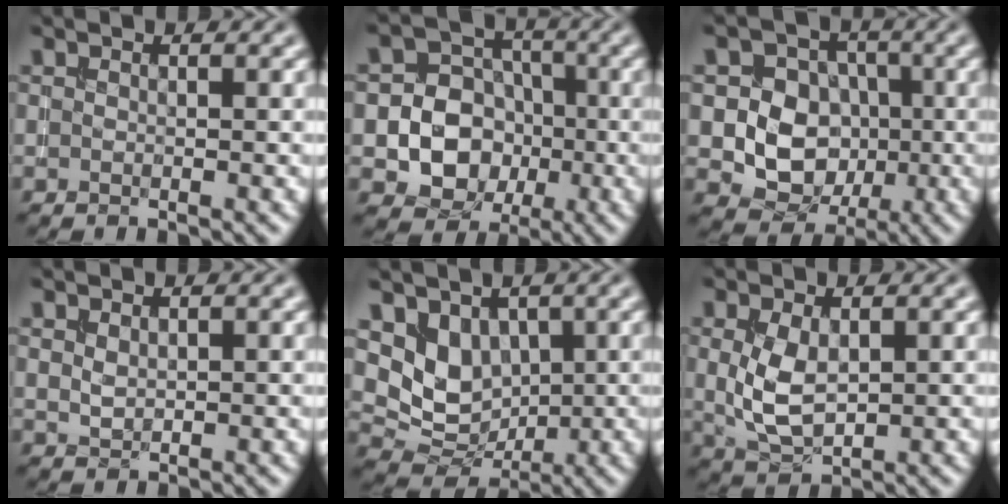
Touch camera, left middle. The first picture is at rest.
{"total": 8.5, "force": [-1.9, 7.6, 3.4], "torque": [-0.042, 0.004, -0.058]}
{"total": 7.5, "force": [-0.8, 6.6, 3.5], "torque": [-0.034, 0.004, -0.029]}
{"total": 1.0, "force": [0.6, 0.5, 0.5], "torque": [-0.013, -0.002, 0.017]}
{"total": 5.0, "force": [1.5, 4.0, 2.7], "torque": [-0.050, -0.016, 0.028]}
{"total": 4.1, "force": [0.4, 2.4, 3.3], "torque": [-0.076, -0.001, 0.015]}